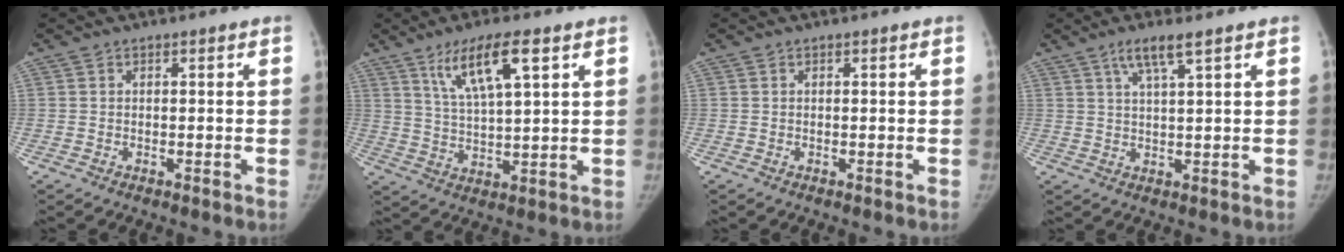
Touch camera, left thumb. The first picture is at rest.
{"total": 10.2, "force": [5.3, 2.2, 8.4], "torque": [-0.152, -0.017, 0.104]}
{"total": 0.0}
{"total": 4.8, "force": [2.9, 0.3, 3.8], "torque": [-0.078, -0.010, 0.061]}